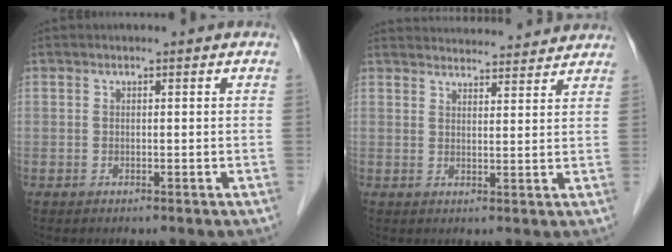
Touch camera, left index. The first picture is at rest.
{"total": 13.7, "force": [13.3, 1.9, 2.7], "torque": [-0.028, 0.029, 0.170]}